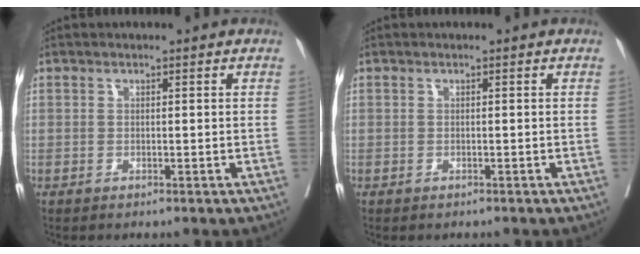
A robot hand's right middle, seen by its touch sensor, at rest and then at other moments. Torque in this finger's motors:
{"motor_torque": [0.03, -0.12, 0.01, 0.02]}